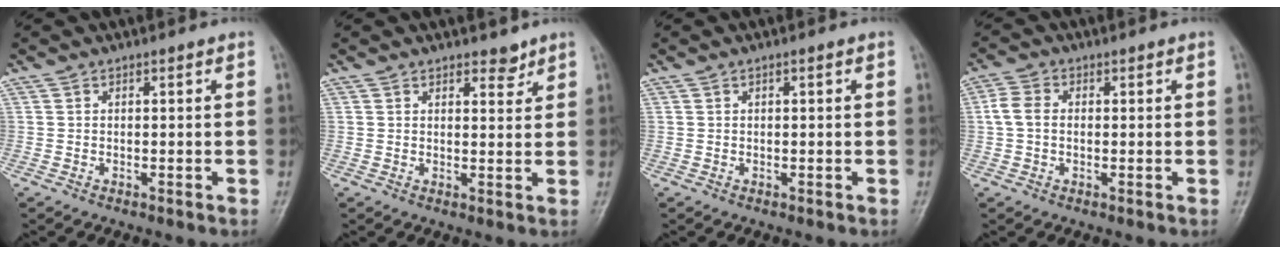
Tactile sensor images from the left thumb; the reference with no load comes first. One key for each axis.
{"total": 2.8, "fx": 2.2, "fy": 1.3, "fz": 1.2, "tx": -0.001, "ty": -0.014, "tz": 0.031}
{"total": 0.7, "fx": 0.2, "fy": 0.2, "fz": 0.7, "tx": -0.015, "ty": 0.002, "tz": 0.003}
{"total": 4.0, "fx": 0.3, "fy": 2.8, "fz": 2.8, "tx": -0.062, "ty": 0.012, "tz": -0.001}